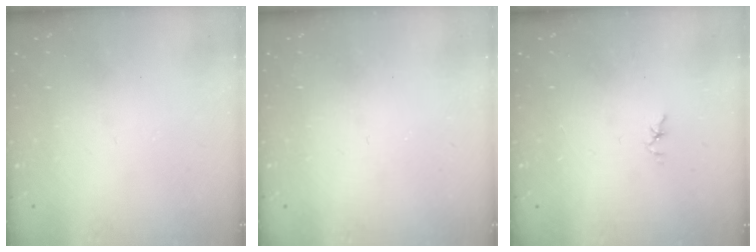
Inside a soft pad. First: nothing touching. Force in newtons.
{"total": 0.0}
{"total": 1.8, "press": 1.7, "slide": 0.3}